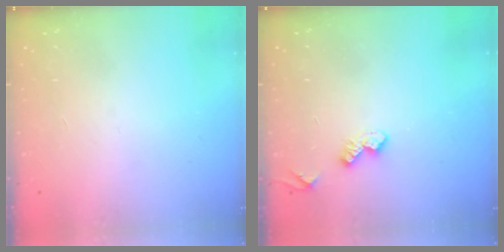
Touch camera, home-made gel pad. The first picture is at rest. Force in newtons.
{"total": 4.9, "press": 4.9, "slide": 0.8}